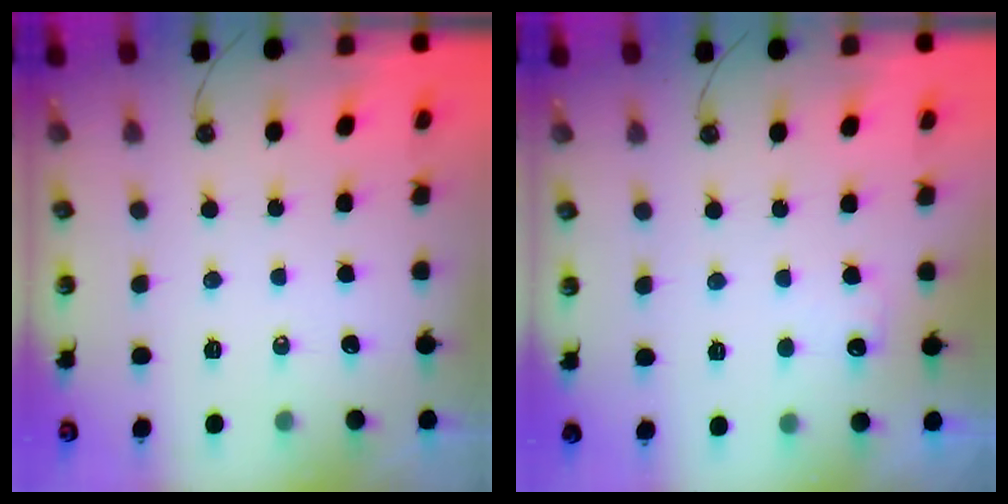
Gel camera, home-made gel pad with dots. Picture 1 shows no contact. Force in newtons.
{"total": 5.2, "press": 5.1, "slide": 1.2}